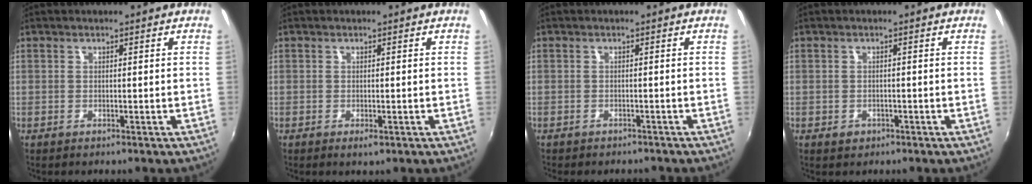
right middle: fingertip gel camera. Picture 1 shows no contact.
{"total": 1.3, "force": [-0.6, 0.6, 1.0], "torque": [-0.018, -0.004, -0.007]}
{"total": 3.1, "force": [-2.8, 1.0, 0.9], "torque": [-0.025, -0.013, -0.037]}
{"total": 1.7, "force": [-0.8, 1.4, 0.6], "torque": [-0.011, -0.002, -0.010]}